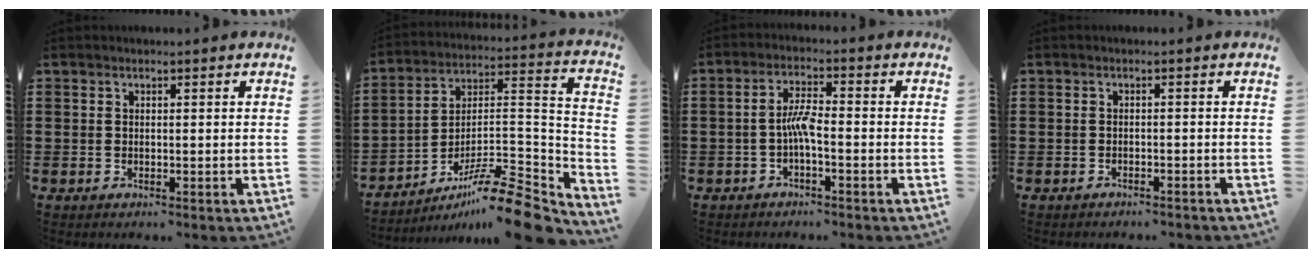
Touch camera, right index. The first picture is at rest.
{"total": 13.3, "force": [-10.5, 1.9, 7.9], "torque": [-0.119, 0.028, -0.197]}
{"total": 4.1, "force": [-1.2, 0.7, 3.8], "torque": [-0.079, 0.004, -0.028]}
{"total": 1.2, "force": [-1.1, 0.2, 0.0], "torque": [-0.005, 0.001, -0.025]}